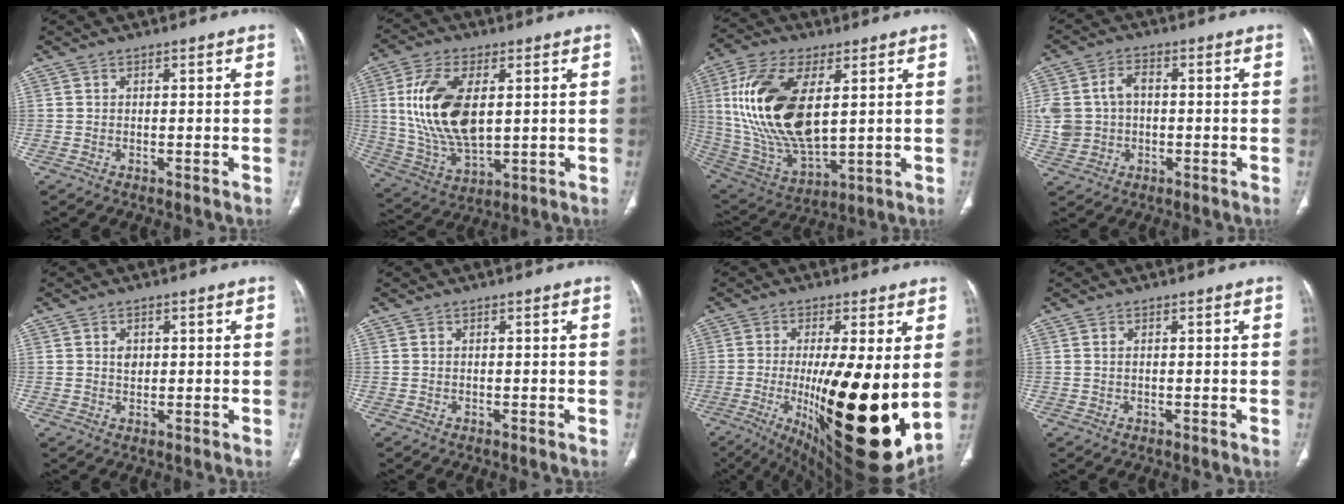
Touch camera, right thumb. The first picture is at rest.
{"total": 16.9, "force": [2.9, 8.7, 14.2], "torque": [-0.283, -0.013, 0.066]}
{"total": 22.8, "force": [4.7, 11.3, 19.2], "torque": [-0.385, -0.025, 0.096]}
{"total": 10.2, "force": [0.5, 7.6, 6.8], "torque": [-0.143, 0.019, 0.017]}
{"total": 2.1, "force": [0.6, 1.5, 1.3], "torque": [-0.016, -0.002, 0.012]}
{"total": 0.0}
{"total": 25.7, "force": [-3.0, 7.1, 24.5], "torque": [-0.346, -0.046, -0.022]}
{"total": 0.7, "force": [0.2, 0.3, 0.6], "torque": [-0.016, 0.003, 0.007]}